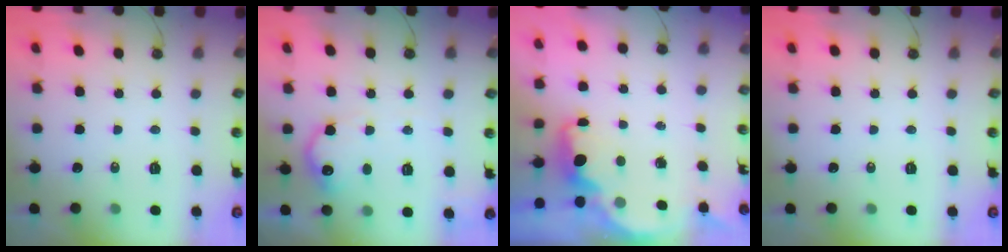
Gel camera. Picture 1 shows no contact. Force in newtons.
{"total": 11.9, "press": 11.9, "slide": 0.5}
{"total": 1.9, "press": 1.8, "slide": 0.7}
{"total": 0.0}